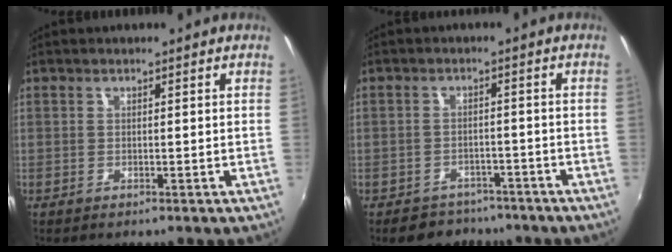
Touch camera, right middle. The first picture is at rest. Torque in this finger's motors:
{"motor_torque": [0.89, -0.99, 0.16, 0.04]}